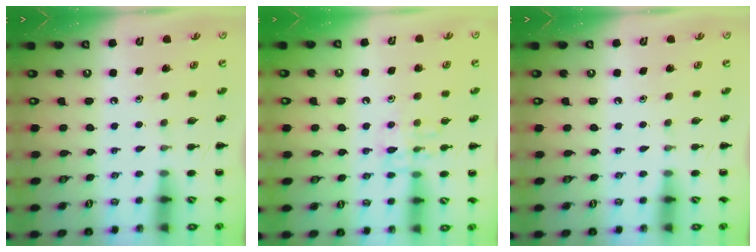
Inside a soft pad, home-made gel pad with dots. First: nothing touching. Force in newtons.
{"total": 8.7, "press": 8.7, "slide": 0.7}
{"total": 0.0}